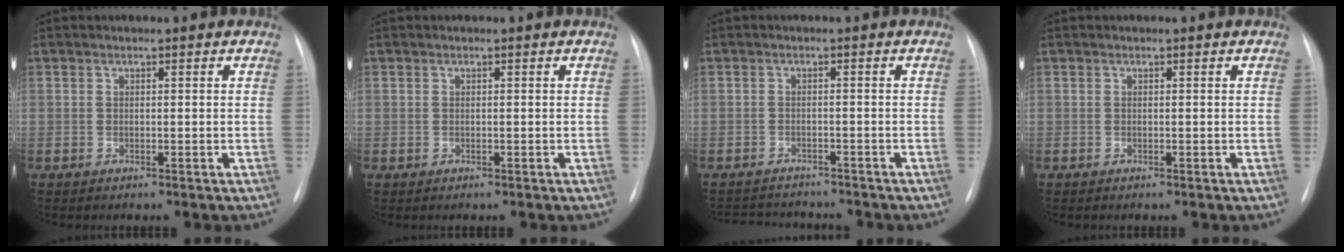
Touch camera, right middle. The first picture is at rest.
{"total": 0.0}
{"total": 6.6, "force": [-6.4, 1.4, 1.0], "torque": [-0.013, 0.006, -0.088]}
{"total": 0.0}